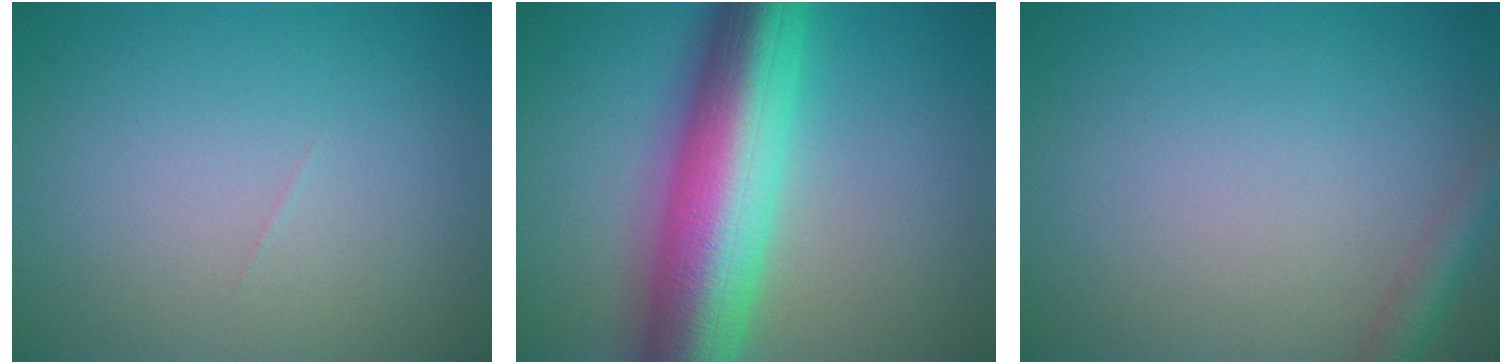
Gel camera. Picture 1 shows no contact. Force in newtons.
{"total": 13.1, "press": 13.1, "slide": 0.1}
{"total": 2.1, "press": 2.1, "slide": 0.1}